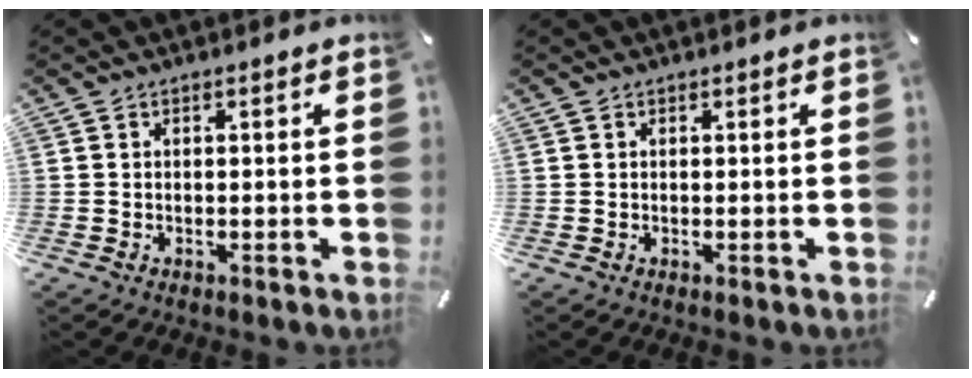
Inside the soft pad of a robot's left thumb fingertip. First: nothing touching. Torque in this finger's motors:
{"motor_torque": [-0.09, 0.01, -0.04, 0.03, 0.00]}